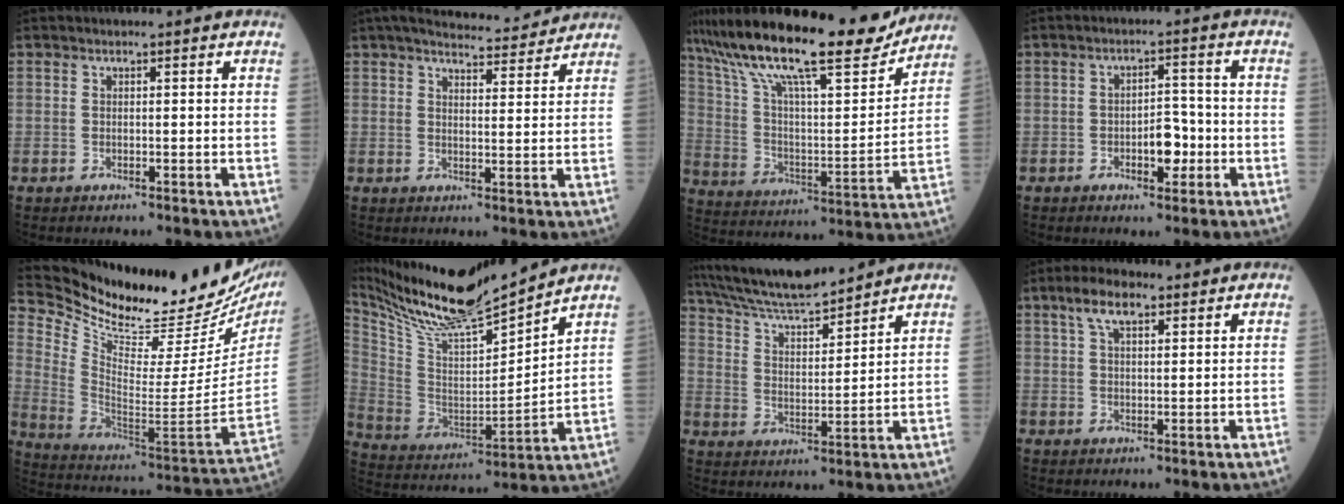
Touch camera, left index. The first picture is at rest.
{"total": 11.9, "force": [11.0, 1.9, 4.2], "torque": [-0.056, 0.005, 0.142]}
{"total": 25.2, "force": [20.6, 4.1, 13.9], "torque": [-0.250, 0.003, 0.326]}
{"total": 4.7, "force": [-1.7, 2.3, 3.7], "torque": [-0.049, 0.006, -0.027]}
{"total": 30.2, "force": [26.0, 5.4, 14.5], "torque": [-0.247, -0.084, 0.370]}
{"total": 18.5, "force": [16.7, 0.7, 7.9], "torque": [-0.163, -0.016, 0.299]}
{"total": 13.8, "force": [12.8, 1.3, 5.1], "torque": [-0.100, 0.012, 0.230]}
{"total": 5.4, "force": [3.4, 2.0, 3.7], "torque": [-0.075, 0.016, 0.062]}